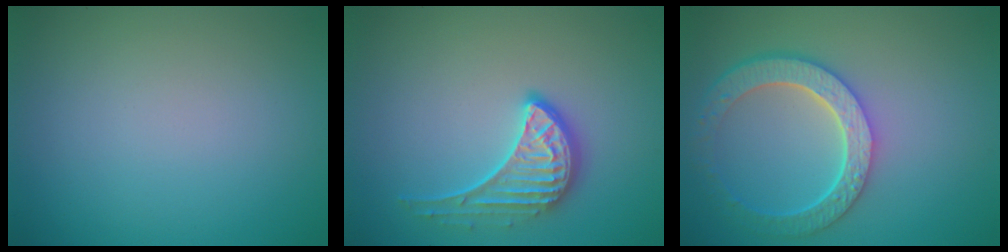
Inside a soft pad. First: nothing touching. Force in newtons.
{"total": 3.4, "press": 3.0, "slide": 1.7}
{"total": 6.0, "press": 4.6, "slide": 3.9}